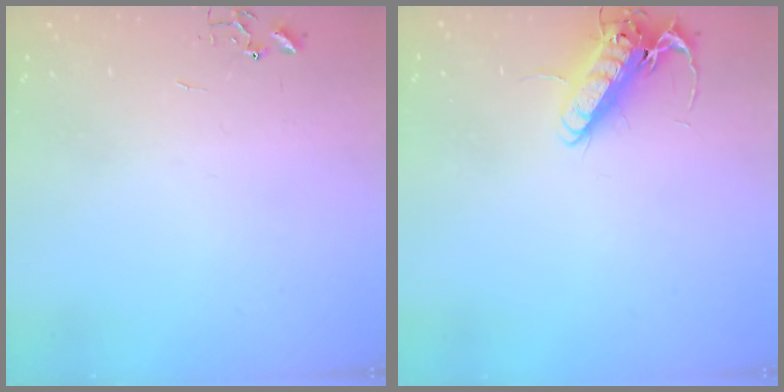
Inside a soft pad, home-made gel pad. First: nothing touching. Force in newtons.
{"total": 13.8, "press": 13.6, "slide": 2.3}